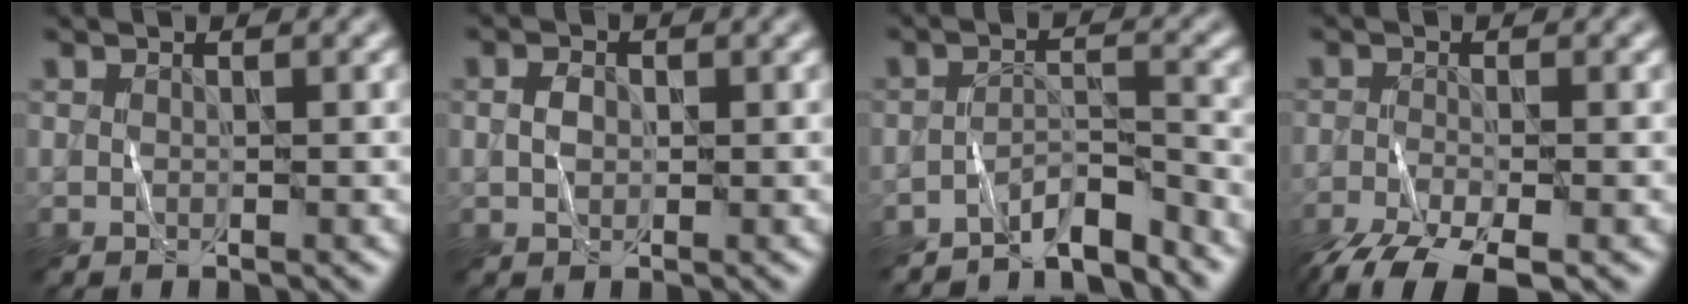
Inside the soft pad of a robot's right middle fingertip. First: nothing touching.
{"total": 1.2, "force": [0.2, 1.0, 0.7], "torque": [-0.013, 0.004, -0.001]}
{"total": 4.7, "force": [-4.3, 0.7, 1.8], "torque": [-0.027, 0.005, -0.075]}
{"total": 6.8, "force": [-4.8, 2.0, 4.3], "torque": [-0.083, -0.025, -0.093]}